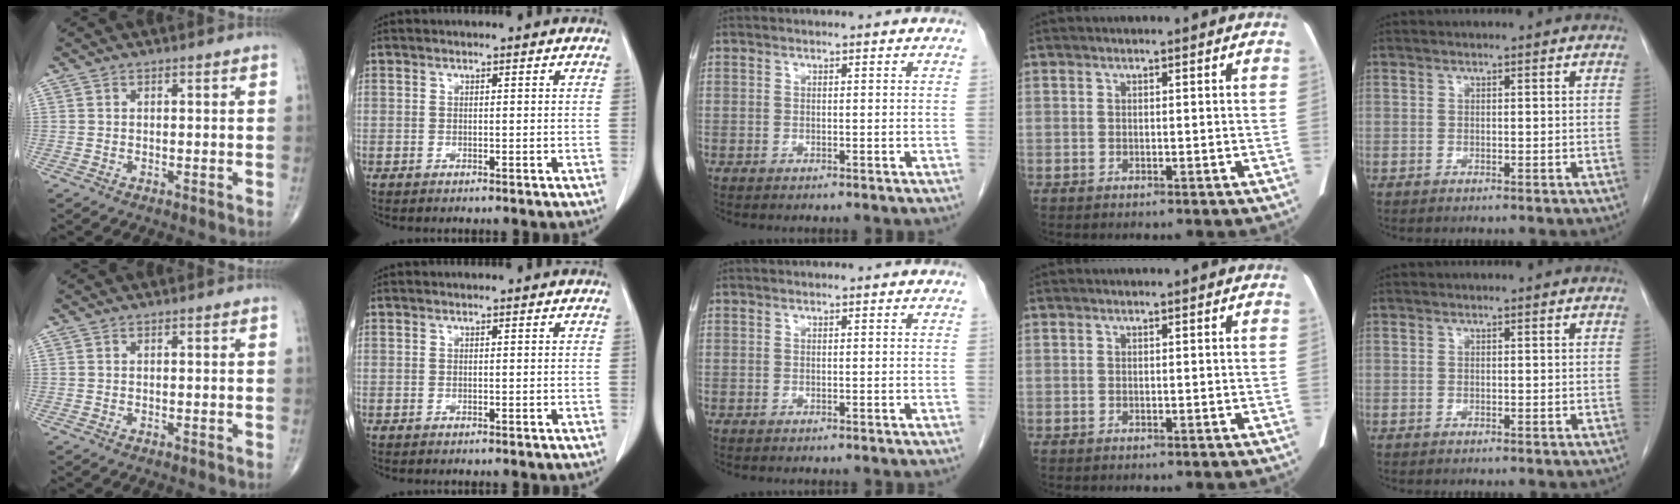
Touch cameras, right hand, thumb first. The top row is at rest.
{}